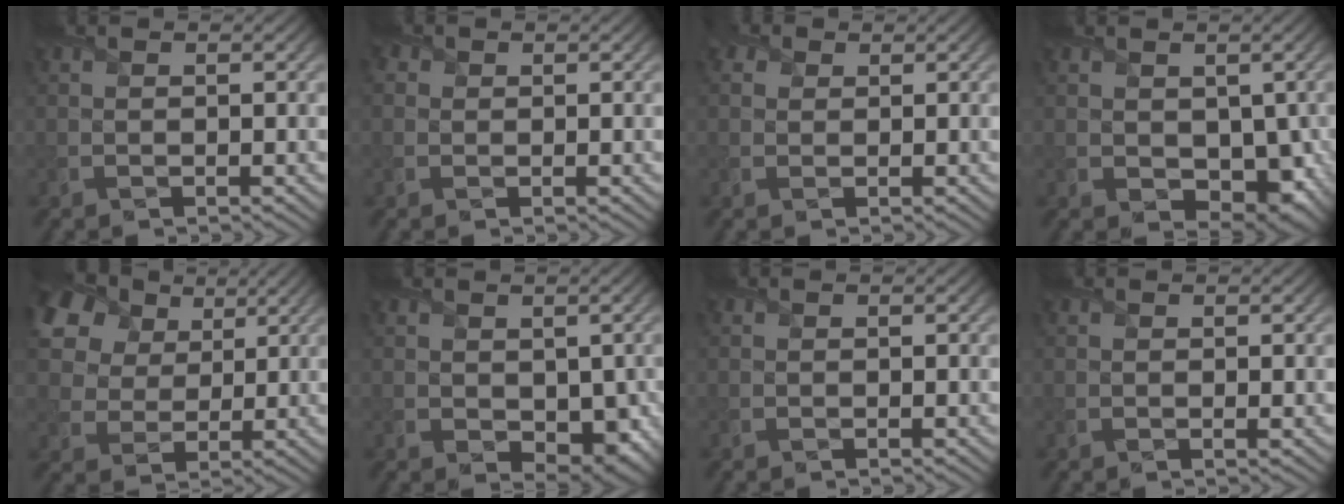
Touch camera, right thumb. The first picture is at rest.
{"total": 1.3, "force": [0.3, 1.3, 0.3], "torque": [-0.009, 0.001, 0.005]}
{"total": 1.7, "force": [0.8, 1.4, 0.5], "torque": [-0.016, 0.001, 0.012]}
{"total": 6.4, "force": [0.0, 4.7, 4.4], "torque": [-0.088, -0.031, 0.017]}
{"total": 15.1, "force": [8.0, 10.0, 7.9], "torque": [-0.214, 0.045, 0.156]}
{"total": 5.0, "force": [-0.1, 3.5, 3.6], "torque": [-0.073, -0.024, 0.012]}
{"total": 0.0}
{"total": 0.6, "force": [0.1, 0.1, 0.6], "torque": [-0.011, -0.002, 0.001]}